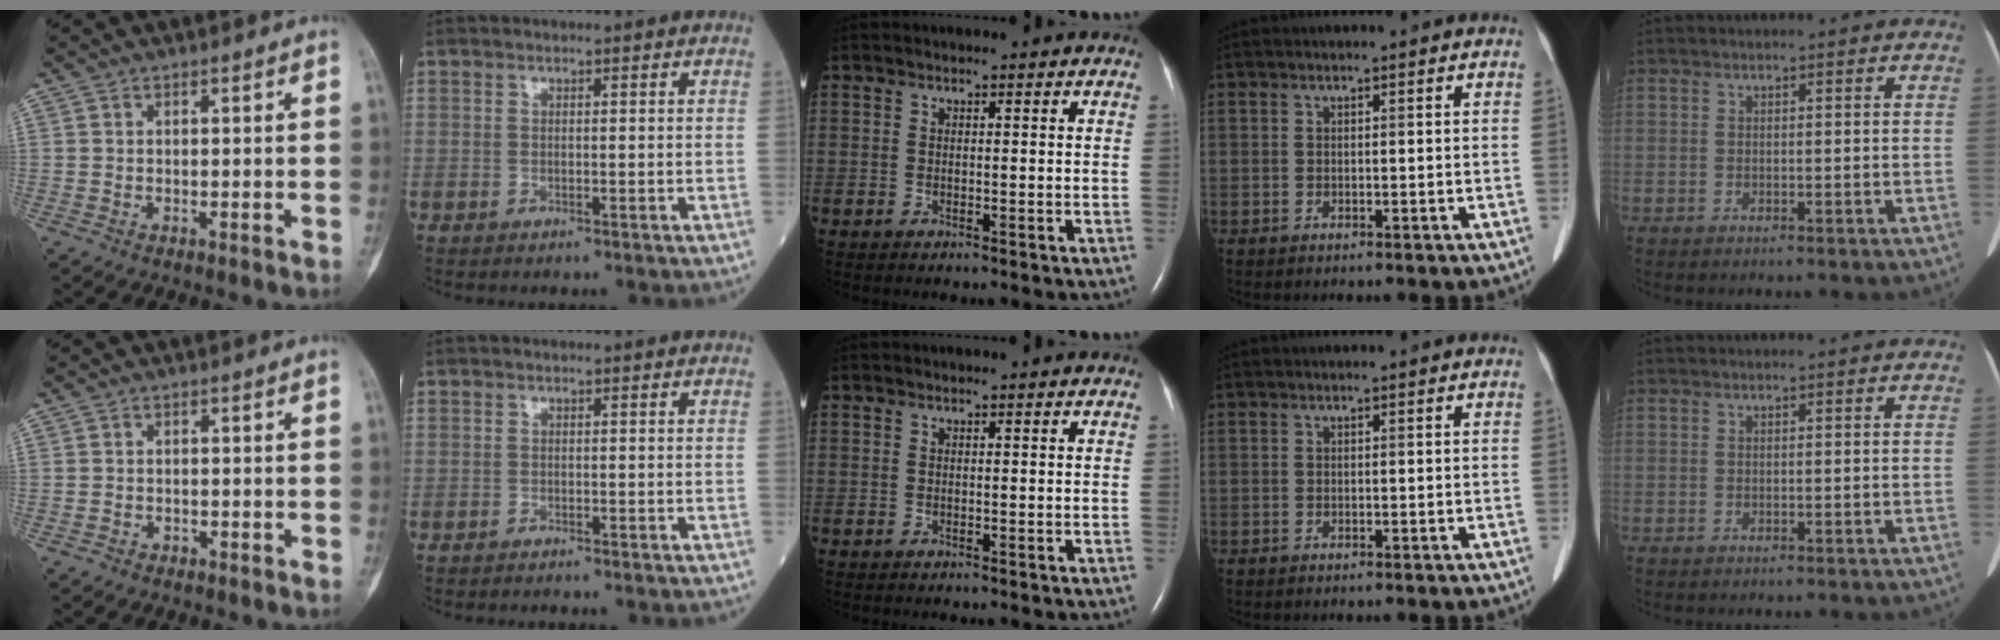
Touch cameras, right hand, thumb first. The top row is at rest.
{"thumb": {"total": 0.8, "force": [-0.6, 0.5, 0.0], "torque": [-0.002, 0.005, -0.012]}, "index": {"total": 2.5, "force": [-2.3, 0.3, 1.0], "torque": [-0.020, -0.002, -0.023]}}